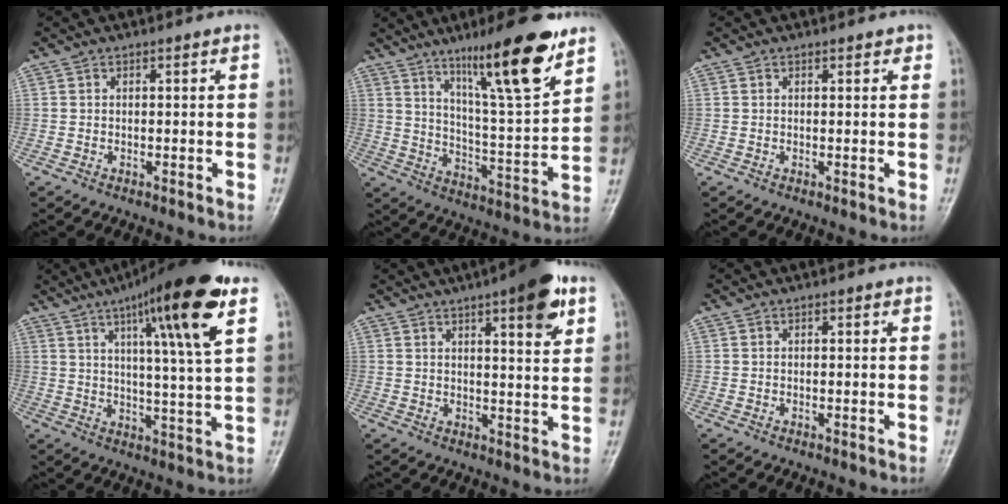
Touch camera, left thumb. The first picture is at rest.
{"total": 18.0, "force": [11.6, 2.7, 13.5], "torque": [-0.193, -0.070, 0.192]}
{"total": 1.0, "force": [0.8, 0.5, 0.4], "torque": [0.001, -0.004, 0.006]}
{"total": 17.6, "force": [8.7, 1.9, 15.2], "torque": [-0.227, -0.028, 0.127]}
{"total": 10.4, "force": [5.6, 2.5, 8.4], "torque": [-0.100, -0.023, 0.071]}
{"total": 0.5, "force": [0.4, 0.3, 0.2], "torque": [-0.005, -0.002, 0.003]}